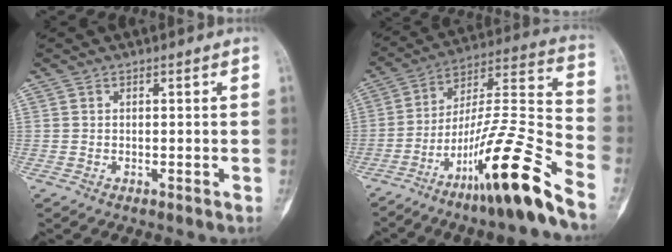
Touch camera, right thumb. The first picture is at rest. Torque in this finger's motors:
{"motor_torque": [3.15, 1.85, 1.74, -1.03, 0.42]}